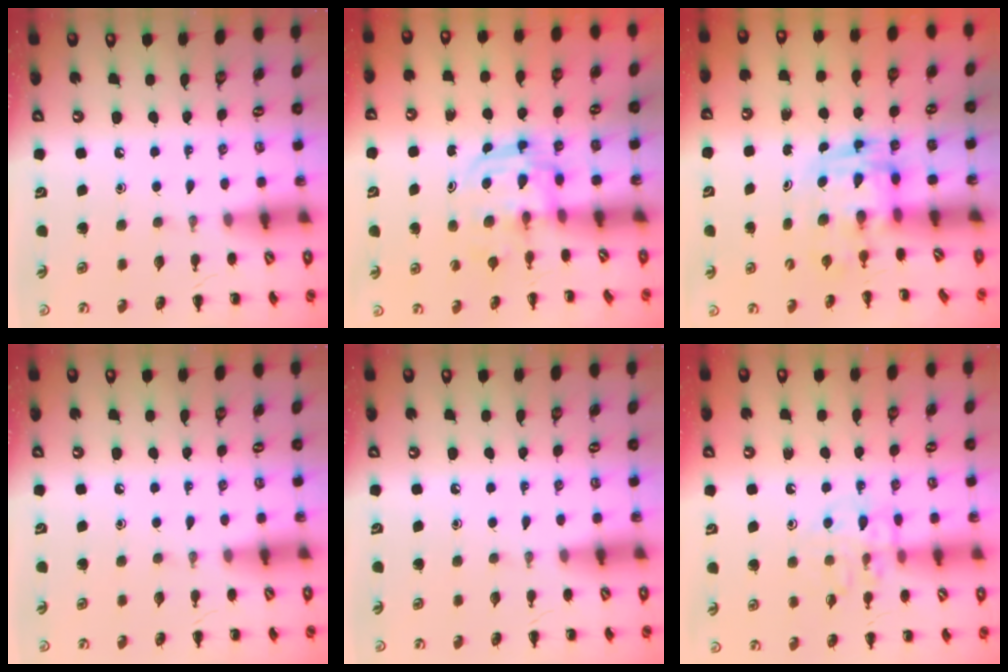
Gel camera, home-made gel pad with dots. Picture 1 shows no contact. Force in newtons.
{"total": 2.7, "press": 2.7, "slide": 0.3}
{"total": 2.8, "press": 2.7, "slide": 0.5}
{"total": 0.0}
{"total": 0.0}
{"total": 10.6, "press": 10.5, "slide": 0.7}